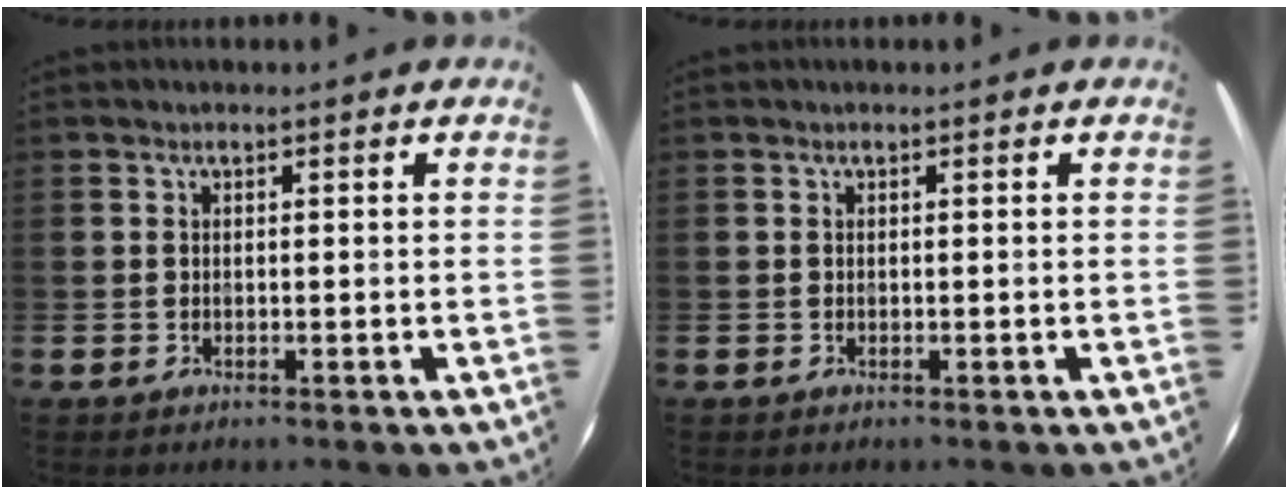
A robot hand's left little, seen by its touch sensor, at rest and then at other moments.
{"total": 0.0}